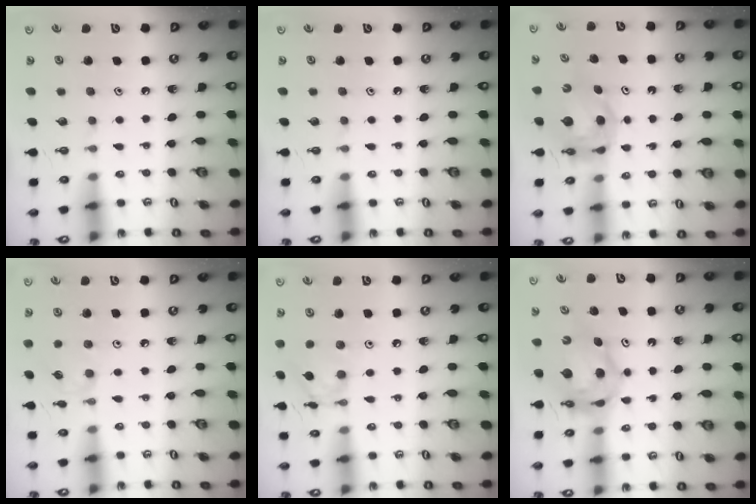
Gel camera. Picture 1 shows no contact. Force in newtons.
{"total": 0.0}
{"total": 6.3, "press": 6.3, "slide": 0.7}
{"total": 1.3, "press": 1.2, "slide": 0.4}
{"total": 9.2, "press": 9.2, "slide": 0.6}
{"total": 10.3, "press": 10.2, "slide": 1.2}